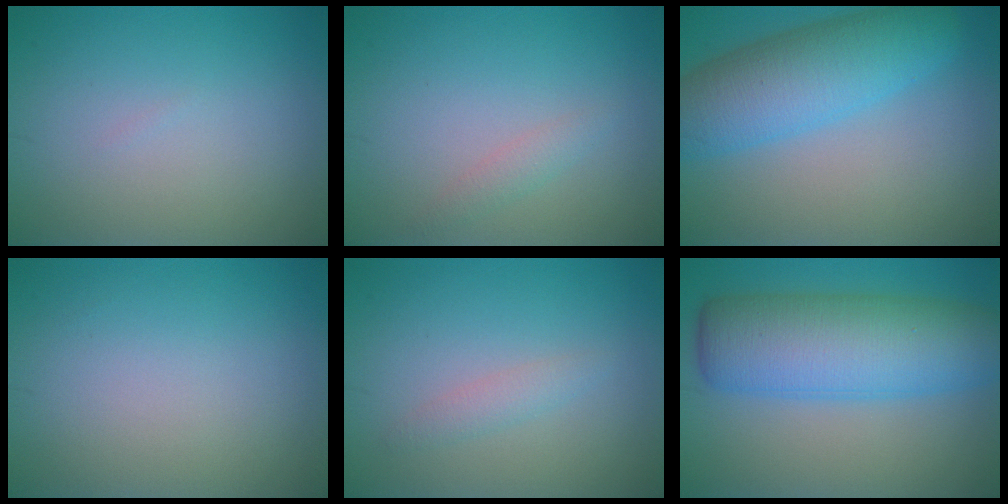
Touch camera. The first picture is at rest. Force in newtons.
{"total": 1.2, "press": 1.2, "slide": 0.0}
{"total": 7.9, "press": 7.9, "slide": 0.2}
{"total": 0.0}
{"total": 1.3, "press": 1.3, "slide": 0.0}
{"total": 10.1, "press": 10.1, "slide": 0.2}